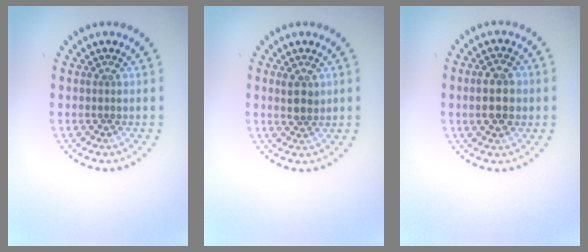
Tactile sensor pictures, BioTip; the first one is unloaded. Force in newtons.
{"total": 1.8, "press": 1.7, "slide": 0.8}
{"total": 4.6, "press": 4.6, "slide": 0.1}